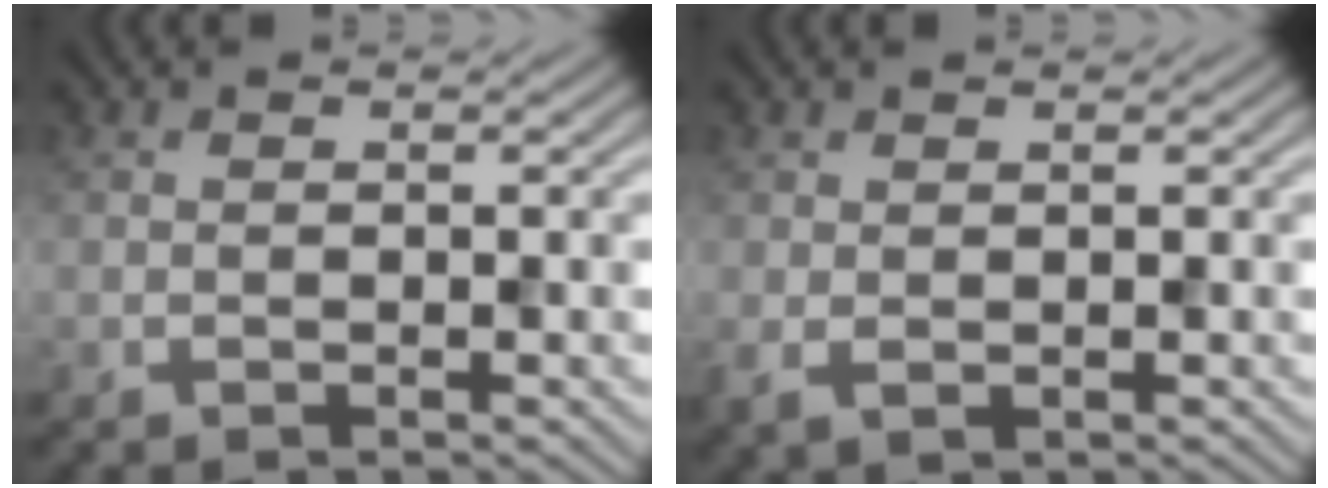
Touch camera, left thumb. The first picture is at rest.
{"total": 1.7, "force": [0.1, 0.9, 1.4], "torque": [-0.036, -0.004, 0.004]}